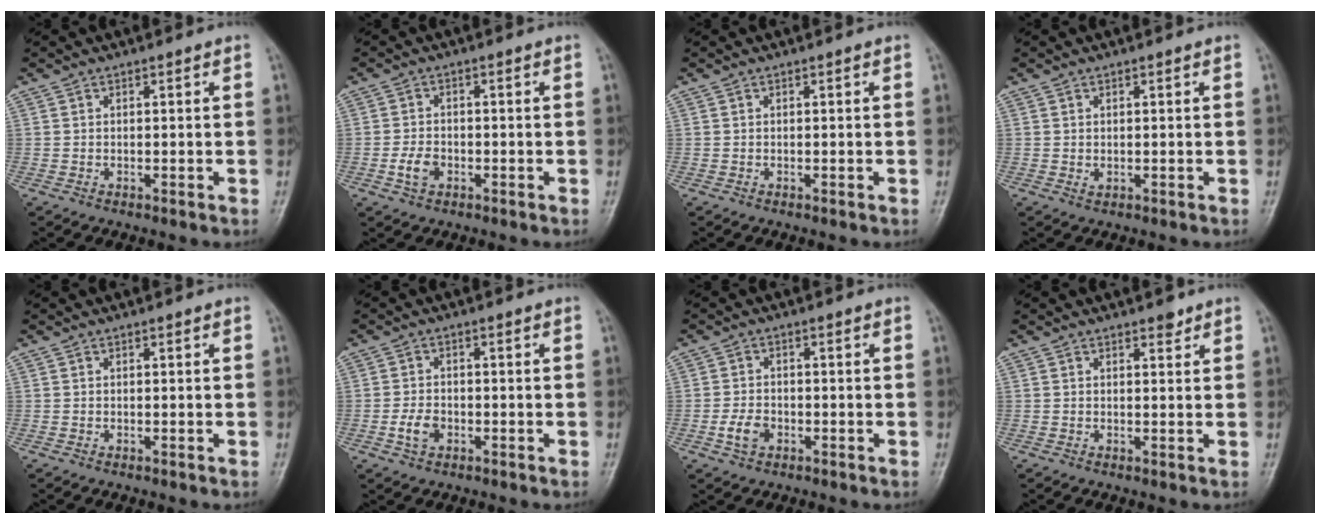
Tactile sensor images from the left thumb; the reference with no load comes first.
{"total": 3.5, "force": [-1.3, 2.4, 2.2], "torque": [-0.038, 0.007, -0.025]}
{"total": 0.0}
{"total": 1.1, "force": [0.3, 0.7, 0.8], "torque": [-0.010, -0.003, 0.009]}
{"total": 0.0}
{"total": 3.6, "force": [-1.3, 2.5, 2.2], "torque": [-0.038, 0.008, -0.025]}
{"total": 3.7, "force": [-1.5, 2.6, 2.3], "torque": [-0.040, 0.007, -0.028]}
{"total": 1.7, "force": [1.3, 0.7, 0.8], "torque": [-0.003, -0.007, 0.016]}